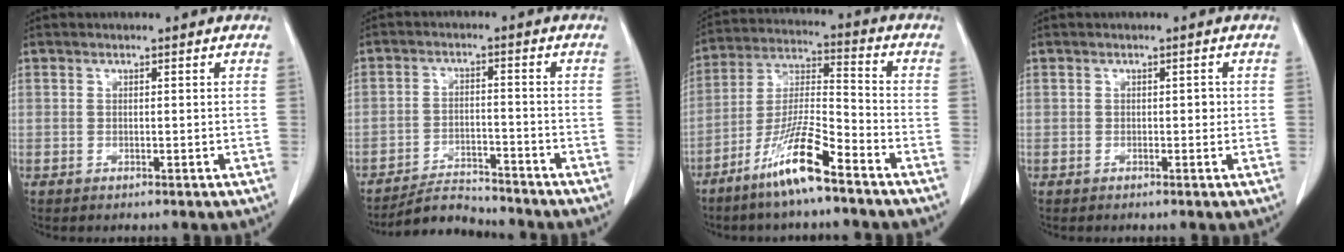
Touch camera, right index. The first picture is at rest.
{"total": 5.7, "force": [-5.7, 0.8, -0.2], "torque": [0.002, -0.002, -0.094]}
{"total": 11.4, "force": [-7.6, 0.6, 8.5], "torque": [-0.172, -0.021, -0.150]}
{"total": 1.0, "force": [0.0, 0.6, 0.8], "torque": [-0.008, 0.006, -0.001]}